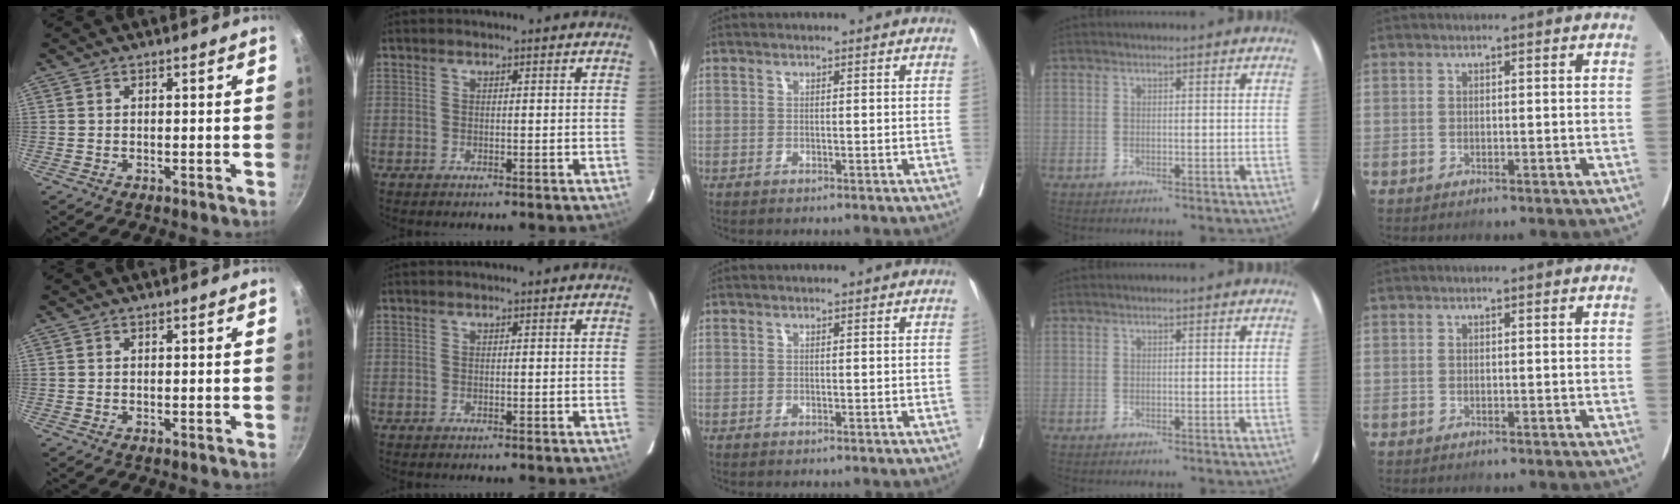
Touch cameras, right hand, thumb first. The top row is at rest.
{}